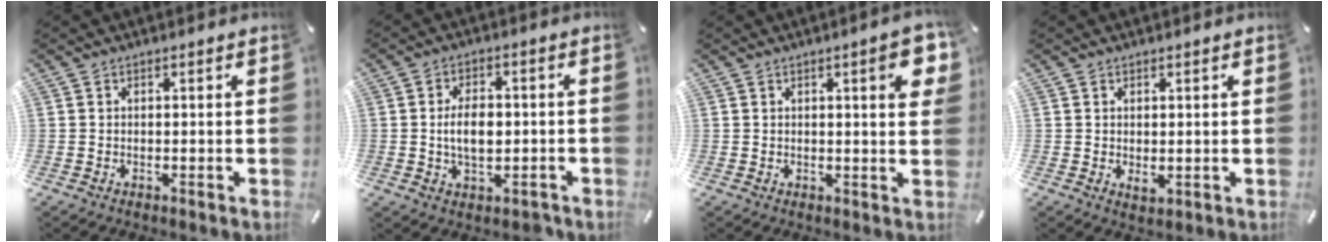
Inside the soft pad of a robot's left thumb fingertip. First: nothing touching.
{"total": 7.3, "force": [-0.8, 4.7, 5.6], "torque": [-0.098, 0.003, -0.017]}
{"total": 6.9, "force": [2.2, 1.6, 6.3], "torque": [-0.087, -0.005, 0.032]}
{"total": 1.5, "force": [0.3, 1.0, 1.0], "torque": [-0.013, -0.002, 0.004]}